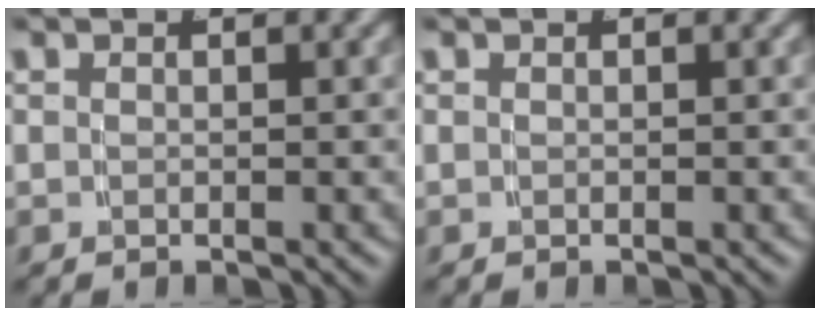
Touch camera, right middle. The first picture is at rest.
{"total": 0.0}